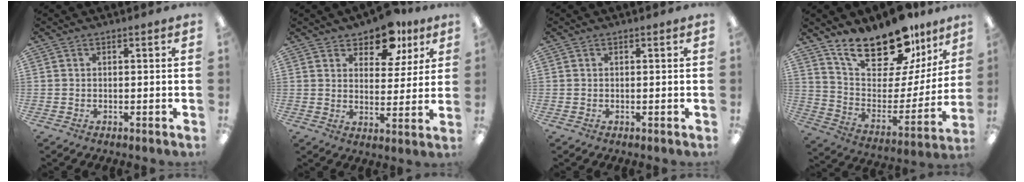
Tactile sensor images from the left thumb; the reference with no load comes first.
{"total": 10.5, "force": [7.8, 5.4, 4.5], "torque": [-0.062, -0.038, 0.139]}
{"total": 0.0}
{"total": 21.2, "force": [17.0, 8.2, 9.6], "torque": [-0.158, -0.118, 0.299]}